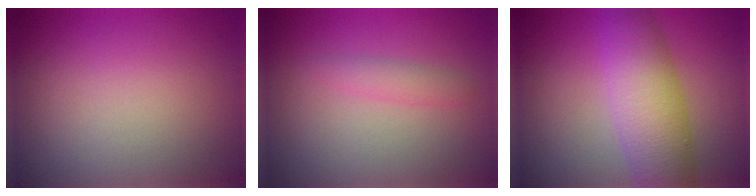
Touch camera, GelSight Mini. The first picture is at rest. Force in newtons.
{"total": 1.4, "press": 1.4, "slide": 0.0}
{"total": 7.9, "press": 7.9, "slide": 0.2}